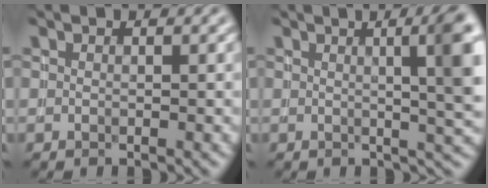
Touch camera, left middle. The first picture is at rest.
{"total": 7.6, "force": [1.4, 2.2, 7.1], "torque": [-0.048, 0.017, 0.013]}